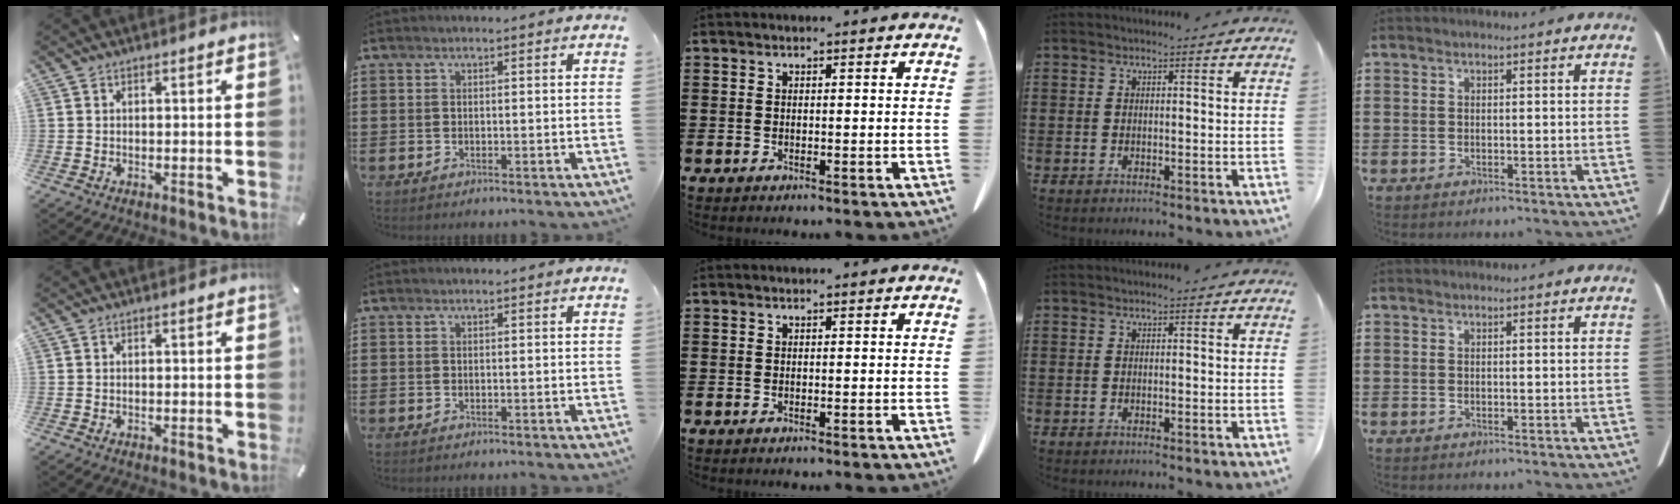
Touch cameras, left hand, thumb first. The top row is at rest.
{}